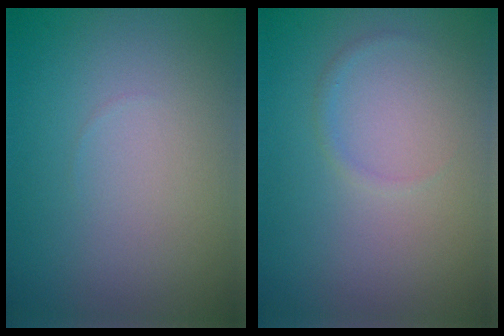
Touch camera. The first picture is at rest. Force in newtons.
{"total": 0.7, "press": 0.7, "slide": 0.1}